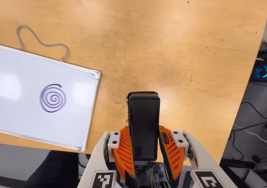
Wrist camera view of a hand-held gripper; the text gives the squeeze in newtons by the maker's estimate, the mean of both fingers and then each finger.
{"total": 5.1, "left": 3.7, "right": 6.6}